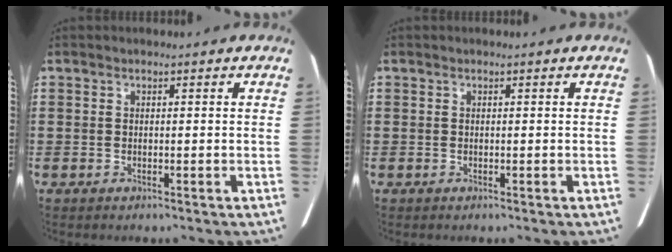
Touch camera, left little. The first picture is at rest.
{"total": 0.0}